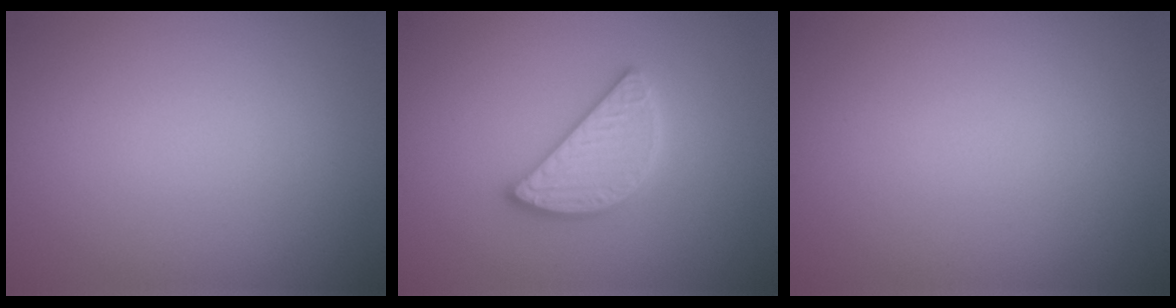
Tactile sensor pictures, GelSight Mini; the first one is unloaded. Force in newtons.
{"total": 4.2, "press": 4.2, "slide": 0.3}
{"total": 0.0}